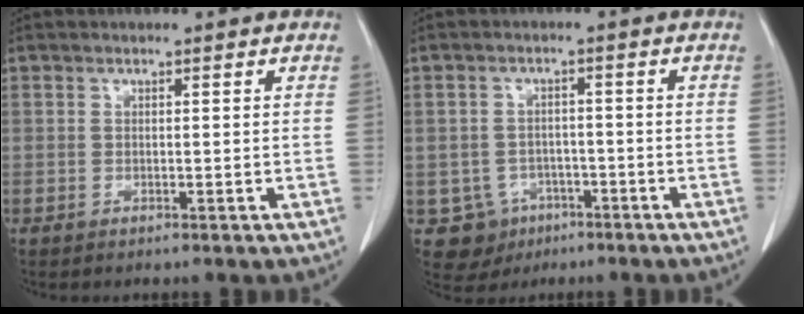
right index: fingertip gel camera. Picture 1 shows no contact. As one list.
[{"total": 6.4, "force": [-2.5, 5.8, 0.6], "torque": [-0.010, 0.012, -0.026]}]